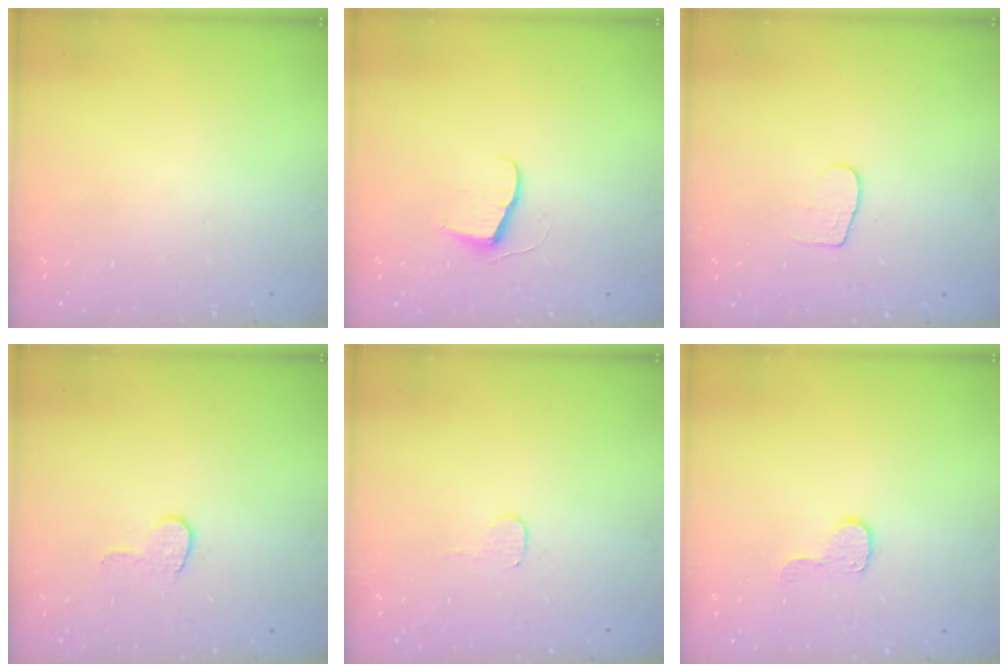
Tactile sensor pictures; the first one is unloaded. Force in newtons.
{"total": 6.8, "press": 6.8, "slide": 0.5}
{"total": 4.3, "press": 4.3, "slide": 0.5}
{"total": 5.9, "press": 5.9, "slide": 0.5}
{"total": 2.8, "press": 2.8, "slide": 0.2}
{"total": 6.7, "press": 6.7, "slide": 0.4}